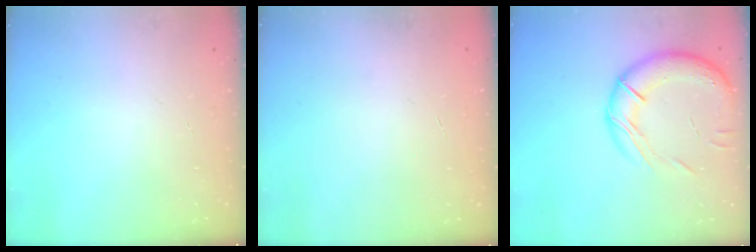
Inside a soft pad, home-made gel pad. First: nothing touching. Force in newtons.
{"total": 0.0}
{"total": 18.2, "press": 17.9, "slide": 3.6}